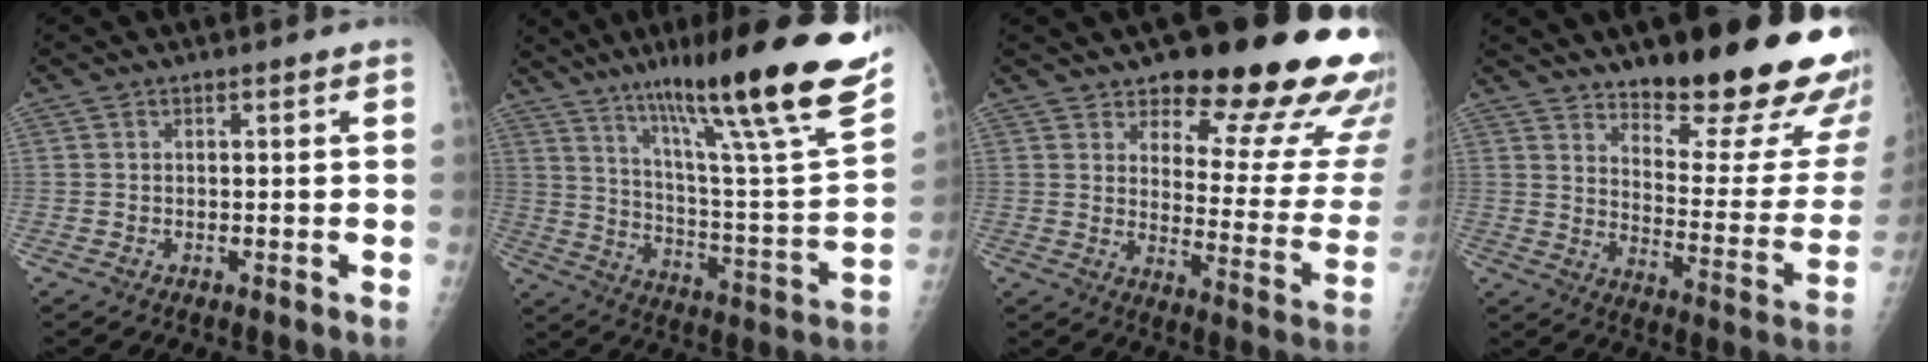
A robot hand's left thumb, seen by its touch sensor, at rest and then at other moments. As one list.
[{"total": 28.9, "force": [18.9, 2.7, 21.8], "torque": [-0.320, -0.075, 0.292]}, {"total": 23.5, "force": [16.1, 8.3, 14.9], "torque": [-0.142, -0.099, 0.203]}, {"total": 25.4, "force": [17.8, 6.9, 16.7], "torque": [-0.189, -0.119, 0.241]}]